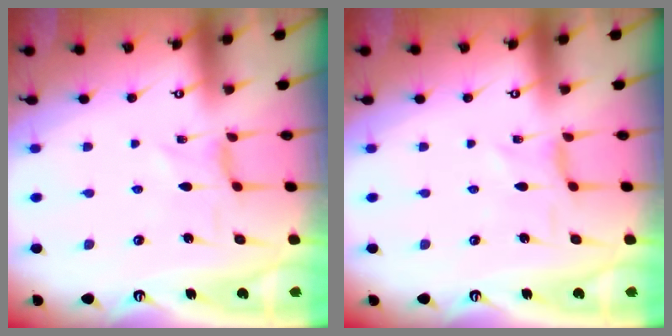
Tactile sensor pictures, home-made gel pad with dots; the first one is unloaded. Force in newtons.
{"total": 0.0}